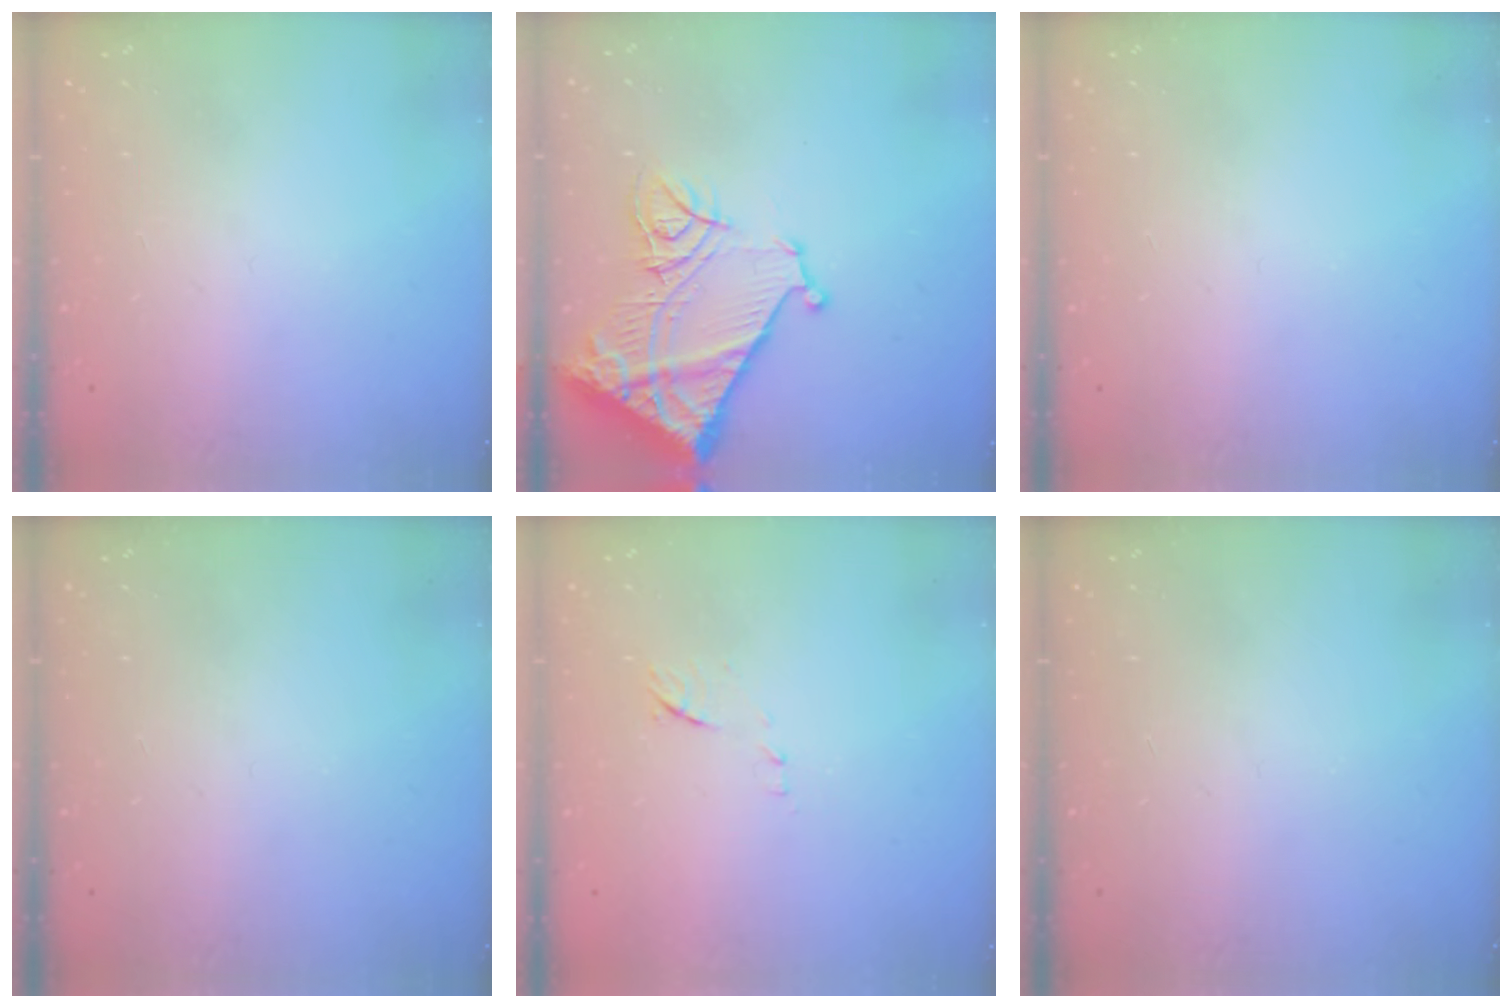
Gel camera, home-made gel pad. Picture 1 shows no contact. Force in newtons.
{"total": 17.0, "press": 16.8, "slide": 2.0}
{"total": 0.0}
{"total": 0.0}
{"total": 7.1, "press": 7.1, "slide": 0.7}
{"total": 0.0}